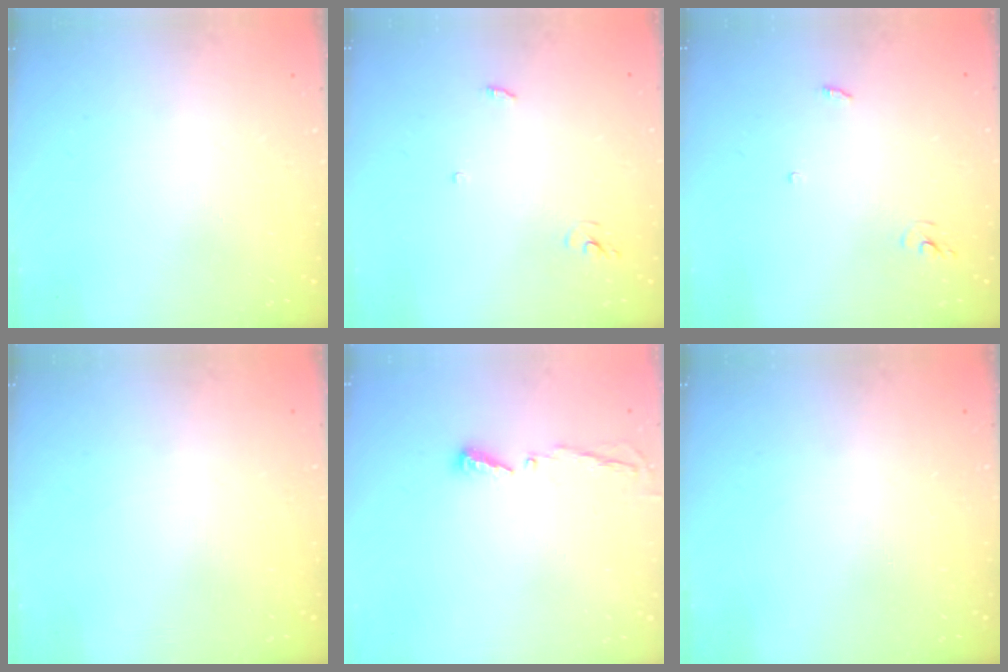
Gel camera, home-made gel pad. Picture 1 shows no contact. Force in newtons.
{"total": 2.9, "press": 2.9, "slide": 0.2}
{"total": 2.9, "press": 2.9, "slide": 0.2}
{"total": 0.0}
{"total": 3.4, "press": 3.4, "slide": 0.4}
{"total": 0.0}